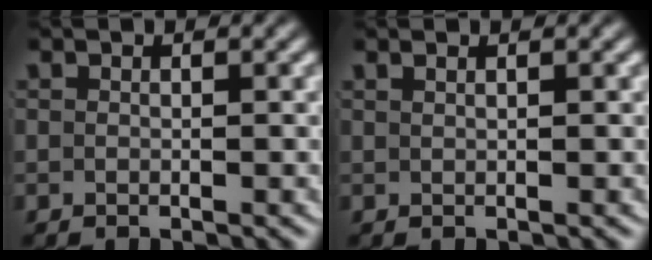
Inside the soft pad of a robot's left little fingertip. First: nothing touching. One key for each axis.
{"total": 0.8, "fx": 0.6, "fy": -0.4, "fz": 0.5, "tx": -0.004, "ty": 0.003, "tz": 0.012}